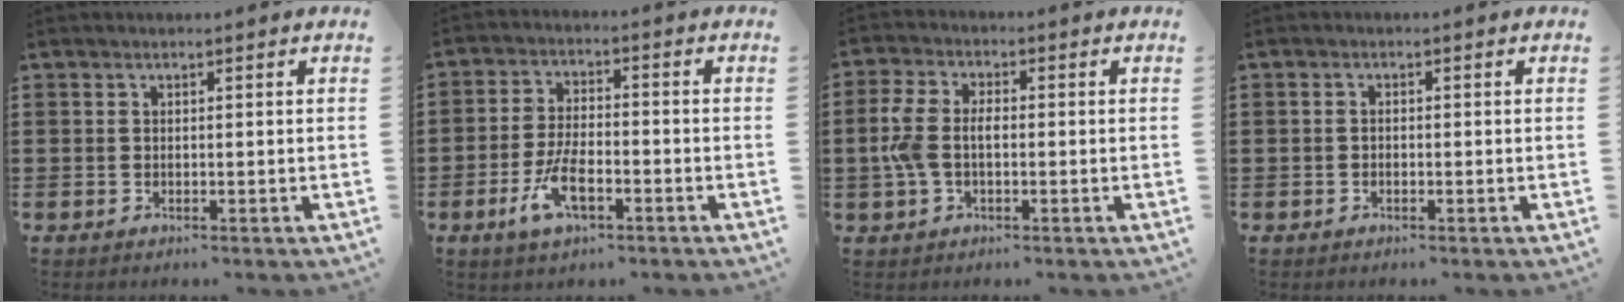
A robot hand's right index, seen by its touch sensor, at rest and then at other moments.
{"total": 6.3, "force": [-2.9, 2.6, 5.0], "torque": [-0.114, -0.001, -0.058]}
{"total": 5.2, "force": [-0.5, 3.0, 4.2], "torque": [-0.116, -0.005, -0.020]}
{"total": 0.8, "force": [-0.7, 0.2, 0.3], "torque": [-0.007, -0.005, -0.013]}